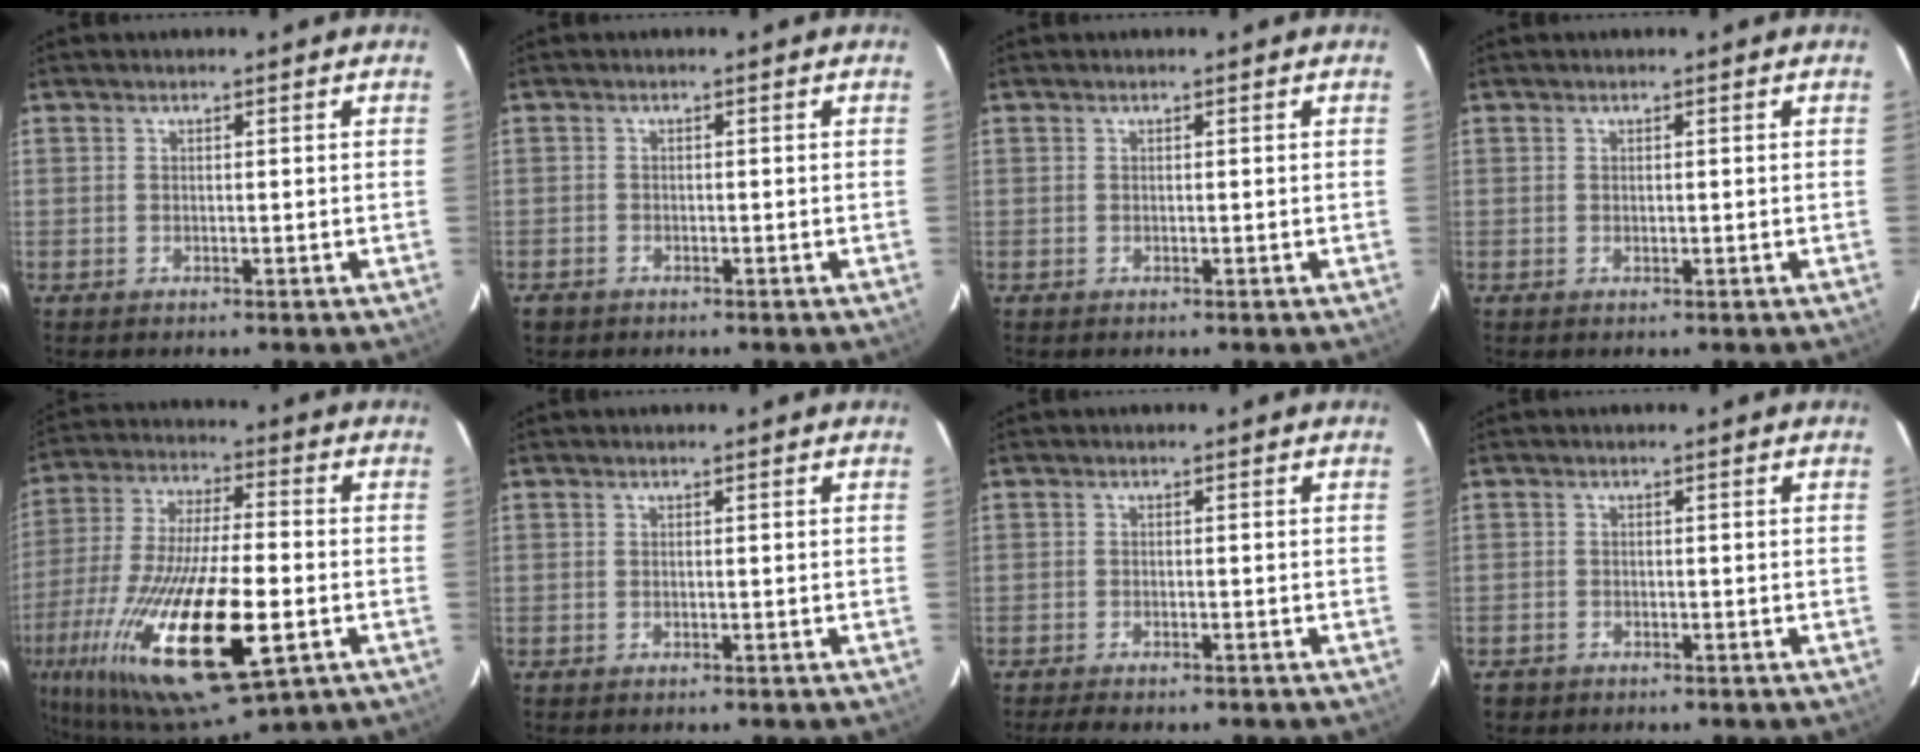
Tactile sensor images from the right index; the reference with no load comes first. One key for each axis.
{"total": 1.9, "fx": -1.2, "fy": 1.4, "fz": 0.4, "tx": -0.015, "ty": -0.001, "tz": -0.019}
{"total": 0.0}
{"total": 0.0}
{"total": 29.4, "fx": -11.0, "fy": 9.9, "fz": 25.4, "tx": -0.516, "ty": -0.078, "tz": -0.192}
{"total": 0.0}
{"total": 4.6, "fx": -3.9, "fy": 1.1, "fz": 2.2, "tx": -0.052, "ty": -0.012, "tz": -0.062}
{"total": 2.0, "fx": -1.2, "fy": 1.6, "fz": 0.4, "tx": -0.014, "ty": 0.001, "tz": -0.017}